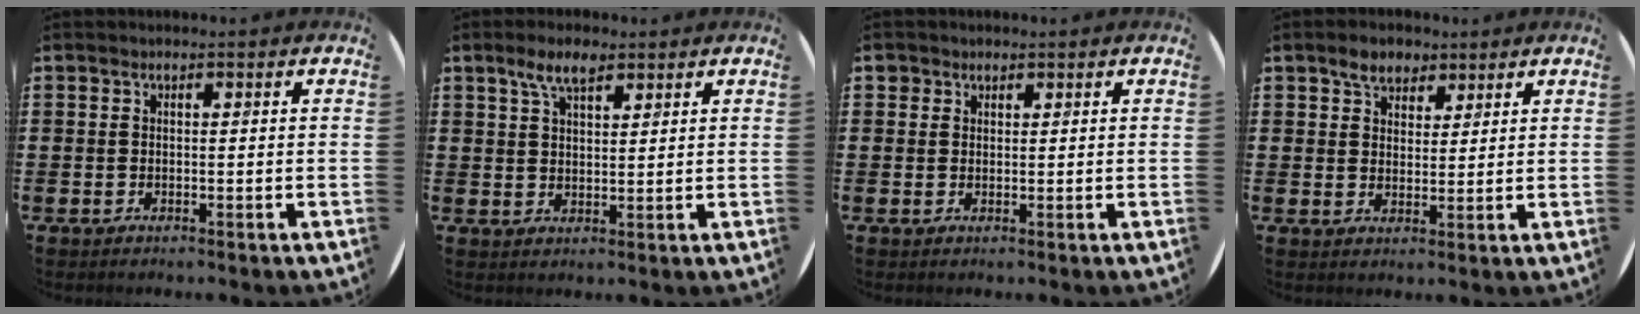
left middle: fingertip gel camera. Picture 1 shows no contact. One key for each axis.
{"total": 4.7, "fx": 3.3, "fy": 1.7, "fz": 2.8, "tx": -0.053, "ty": 0.004, "tz": 0.057}
{"total": 1.4, "fx": 1.1, "fy": 0.8, "fz": 0.1, "tx": 0.006, "ty": 0.001, "tz": 0.020}
{"total": 3.6, "fx": 2.8, "fy": 2.1, "fz": 0.8, "tx": -0.008, "ty": 0.002, "tz": 0.051}